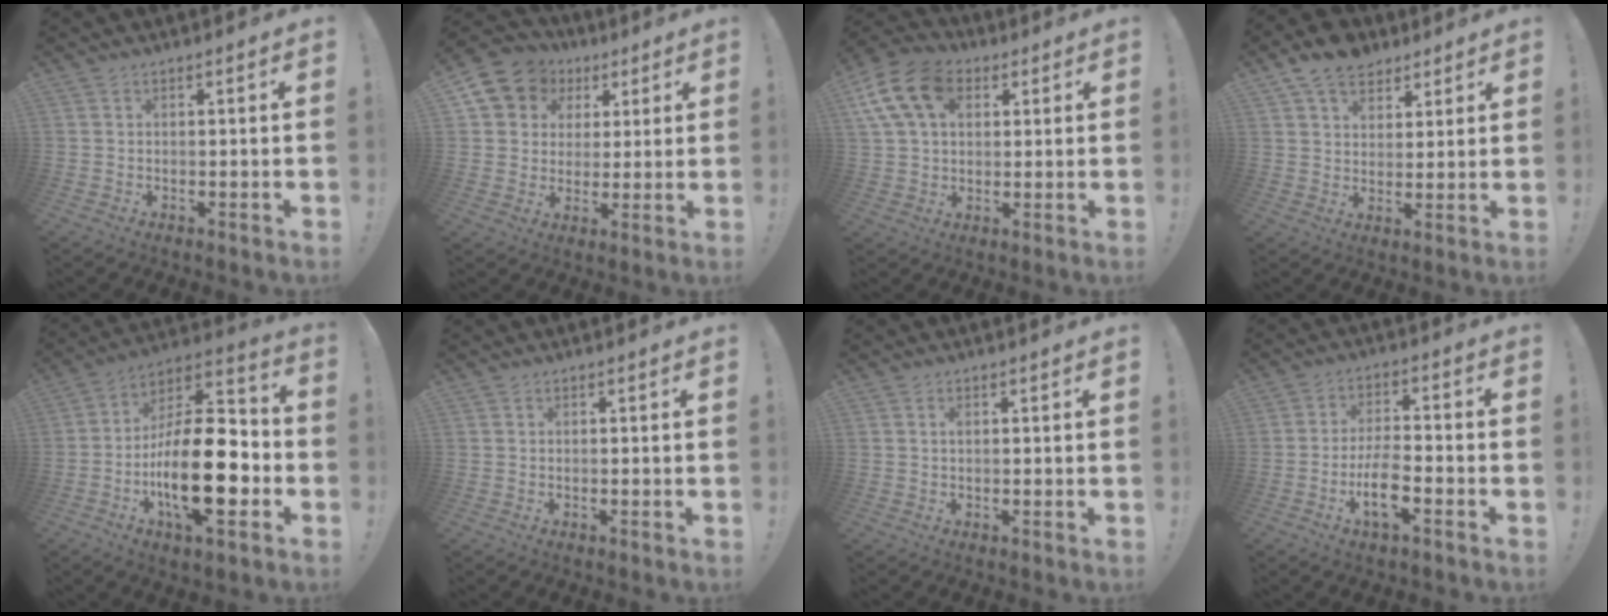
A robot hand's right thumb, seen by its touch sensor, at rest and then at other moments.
{"total": 9.7, "force": [4.0, 8.4, 2.6], "torque": [-0.044, -0.022, 0.084]}
{"total": 15.6, "force": [5.8, 10.9, 9.6], "torque": [-0.180, -0.015, 0.113]}
{"total": 10.4, "force": [6.7, 6.9, 4.0], "torque": [-0.068, -0.031, 0.131]}
{"total": 23.7, "force": [-6.6, 9.6, 20.7], "torque": [-0.363, 0.031, -0.103]}
{"total": 0.0}
{"total": 0.6, "force": [0.1, 0.4, 0.4], "torque": [-0.004, 0.000, 0.001]}
{"total": 9.5, "force": [-3.9, 3.5, 7.9], "torque": [-0.163, 0.009, -0.069]}